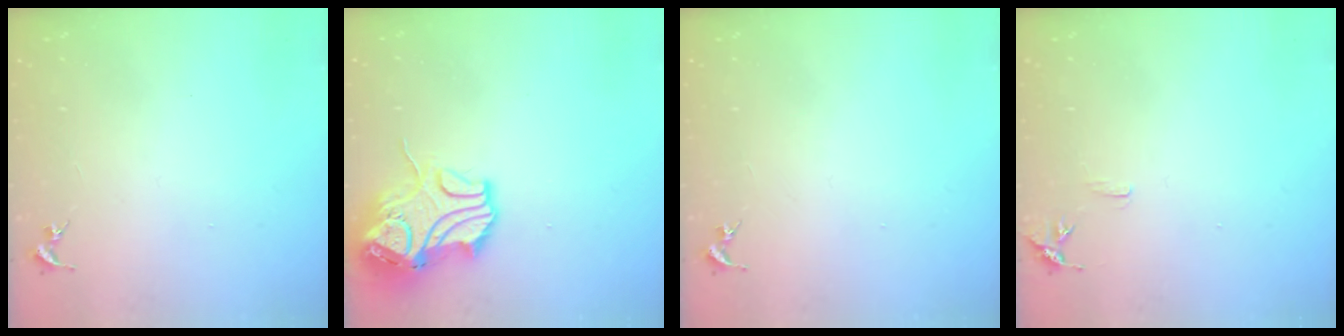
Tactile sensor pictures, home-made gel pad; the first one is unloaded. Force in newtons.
{"total": 12.4, "press": 12.2, "slide": 1.9}
{"total": 0.0}
{"total": 6.4, "press": 6.4, "slide": 0.5}